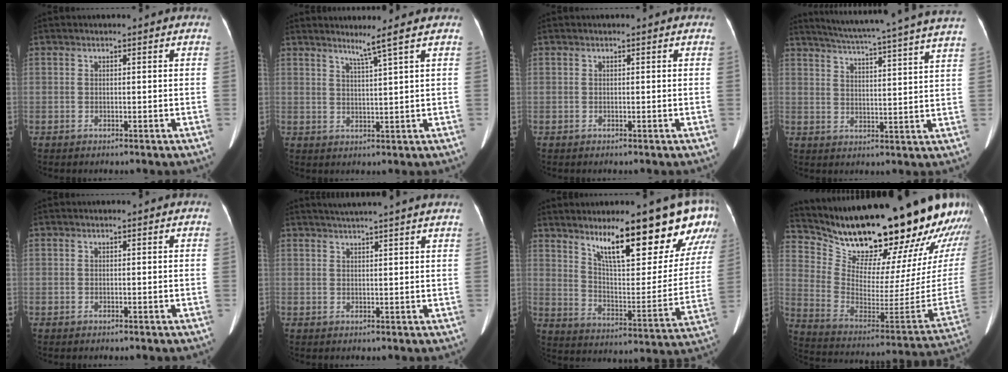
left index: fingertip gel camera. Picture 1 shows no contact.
{"total": 3.1, "force": [2.0, -1.7, 1.7], "torque": [-0.034, -0.032, 0.041]}
{"total": 0.0}
{"total": 23.5, "force": [21.0, -1.4, 10.6], "torque": [-0.175, -0.051, 0.264]}
{"total": 0.0}
{"total": 10.2, "force": [8.9, -1.1, 4.8], "torque": [-0.077, 0.004, 0.105]}
{"total": 21.7, "force": [15.6, 4.8, 14.3], "torque": [-0.183, -0.035, 0.219]}
{"total": 33.9, "force": [29.0, 6.5, 16.3], "torque": [-0.277, -0.120, 0.399]}